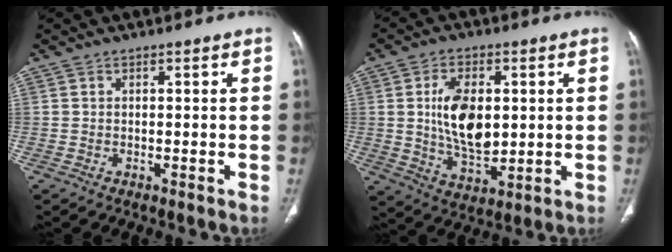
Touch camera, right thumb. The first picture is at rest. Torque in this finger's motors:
{"motor_torque": [2.54, 2.47, 1.66, -0.82, 0.13]}